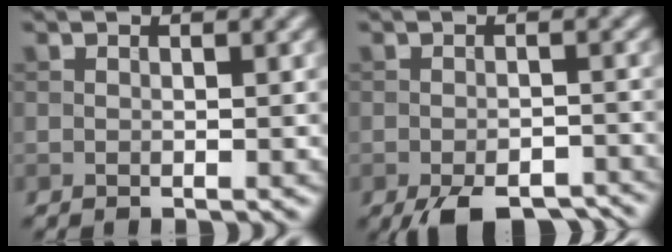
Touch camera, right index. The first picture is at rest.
{"total": 6.1, "force": [-4.7, 1.9, 3.4], "torque": [-0.048, -0.011, -0.067]}